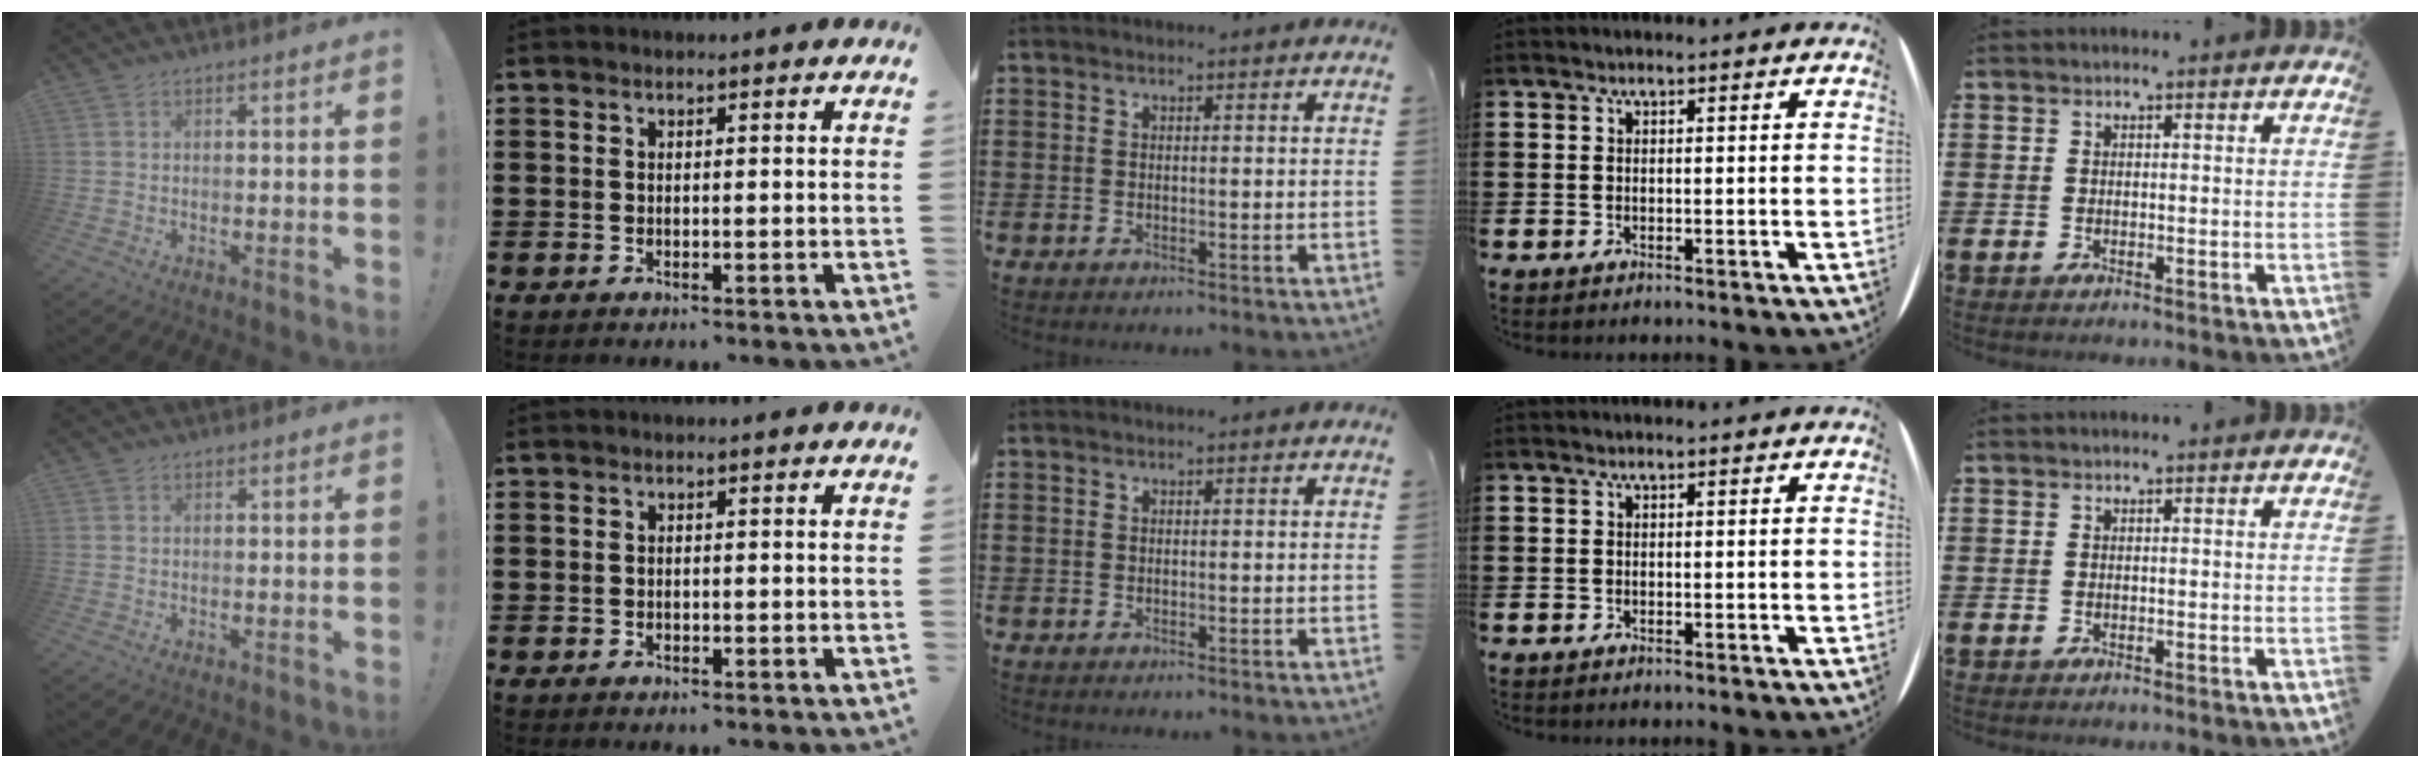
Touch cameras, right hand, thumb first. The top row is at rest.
{}